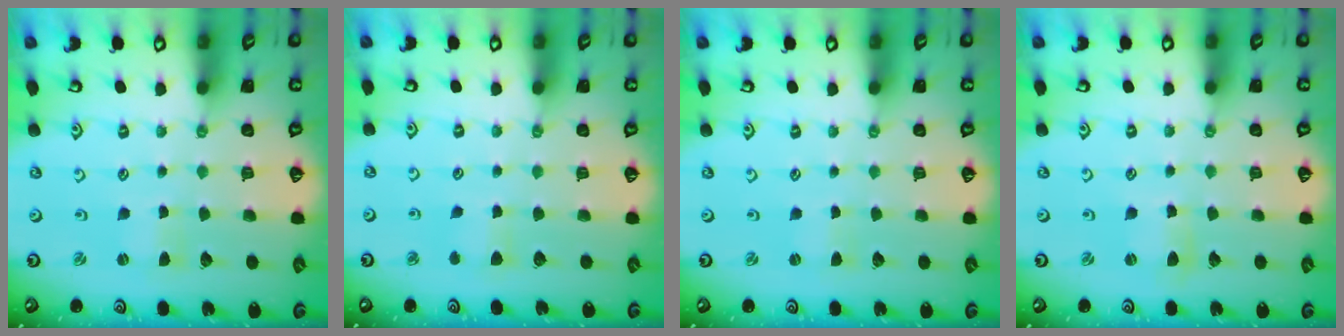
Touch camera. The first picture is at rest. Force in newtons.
{"total": 3.7, "press": 3.6, "slide": 0.7}
{"total": 0.0}
{"total": 2.6, "press": 2.6, "slide": 0.3}